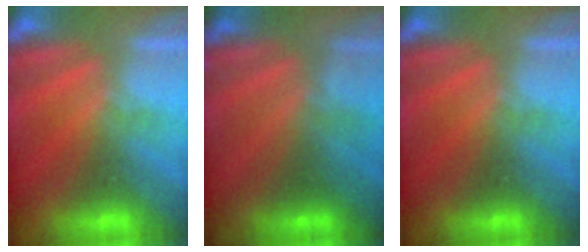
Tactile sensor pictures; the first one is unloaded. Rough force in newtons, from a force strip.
{"total": 2.6}
{"total": 0.0}